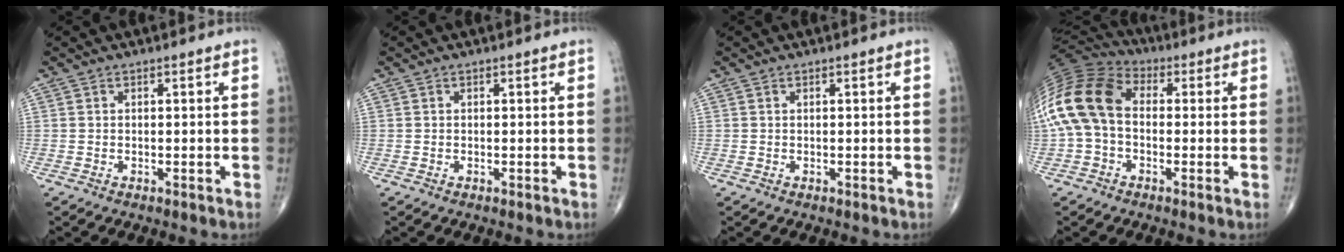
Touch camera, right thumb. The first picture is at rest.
{"total": 0.0}
{"total": 0.0}
{"total": 16.9, "force": [0.0, 11.6, 12.3], "torque": [-0.267, 0.036, -0.011]}